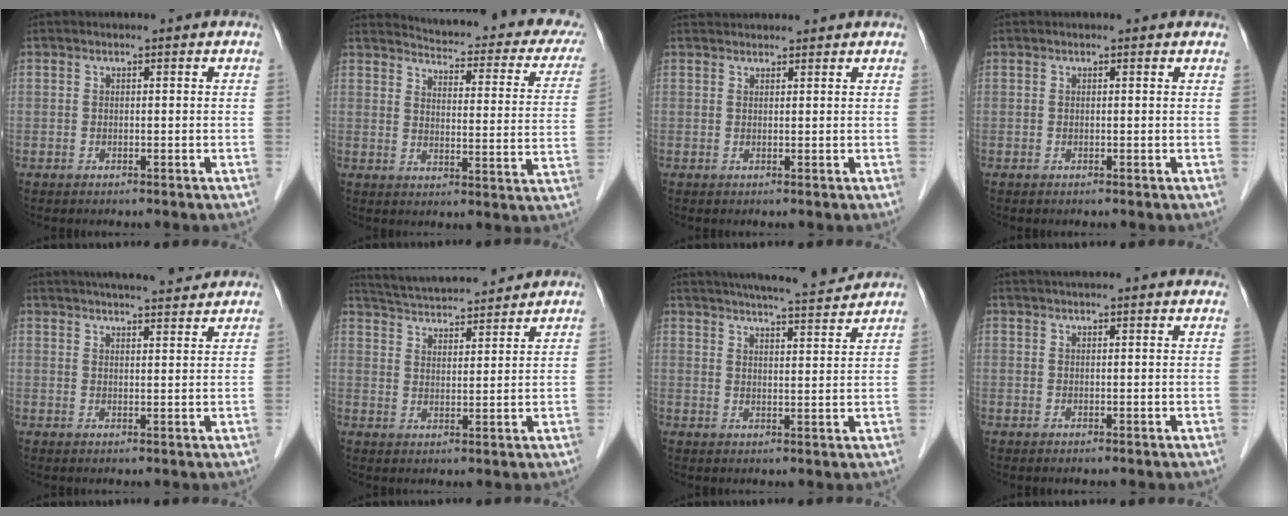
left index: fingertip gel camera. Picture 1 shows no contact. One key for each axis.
{"total": 20.9, "fx": 18.8, "fy": 4.3, "fz": 8.2, "tx": -0.090, "ty": -0.052, "tz": 0.202}
{"total": 4.5, "fx": 4.3, "fy": 0.9, "fz": 0.9, "tx": -0.012, "ty": 0.038, "tz": 0.061}
{"total": 1.4, "fx": 1.3, "fy": 0.4, "fz": 0.3, "tx": -0.014, "ty": 0.008, "tz": 0.008}
{"total": 14.4, "fx": 13.0, "fy": 1.7, "fz": 5.9, "tx": -0.092, "ty": 0.027, "tz": 0.179}
{"total": 15.0, "fx": 14.0, "fy": 1.7, "fz": 5.1, "tx": -0.092, "ty": 0.026, "tz": 0.219}
{"total": 14.1, "fx": 13.1, "fy": 0.7, "fz": 5.4, "tx": -0.090, "ty": 0.005, "tz": 0.176}
{"total": 11.8, "fx": 10.6, "fy": 0.9, "fz": 5.1, "tx": -0.071, "ty": 0.034, "tz": 0.127}